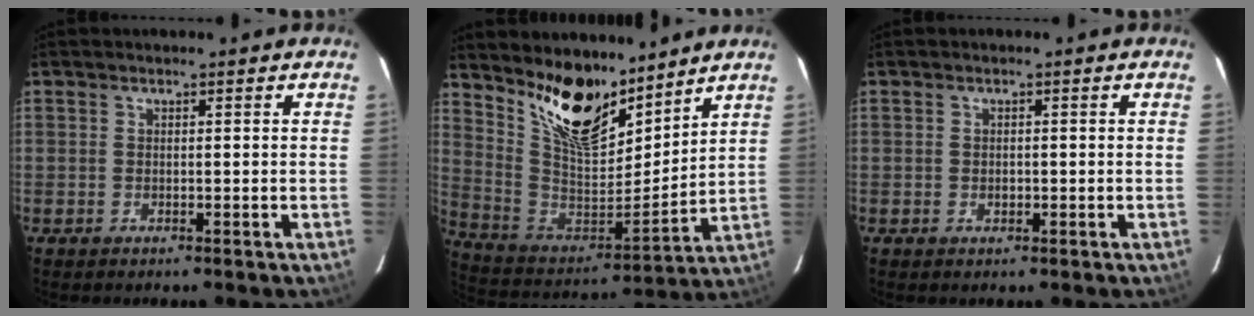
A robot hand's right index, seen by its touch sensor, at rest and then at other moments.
{"total": 17.0, "force": [12.7, 6.3, 9.4], "torque": [-0.185, -0.009, 0.241]}
{"total": 1.1, "force": [-0.3, 0.9, 0.5], "torque": [-0.007, 0.001, -0.004]}